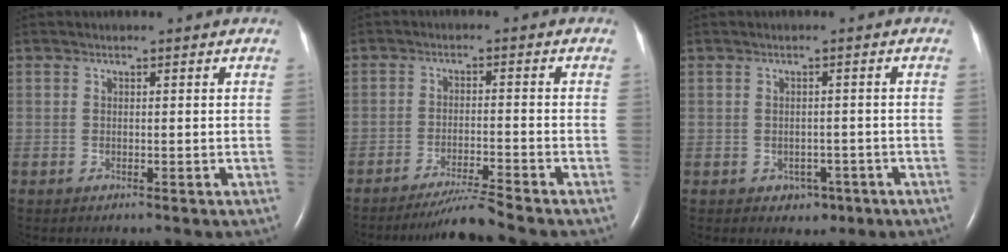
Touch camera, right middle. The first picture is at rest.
{"total": 5.1, "force": [-4.5, -2.0, 1.4], "torque": [-0.031, -0.021, -0.083]}
{"total": 2.6, "force": [-1.3, 2.0, 1.1], "torque": [-0.009, 0.007, -0.008]}